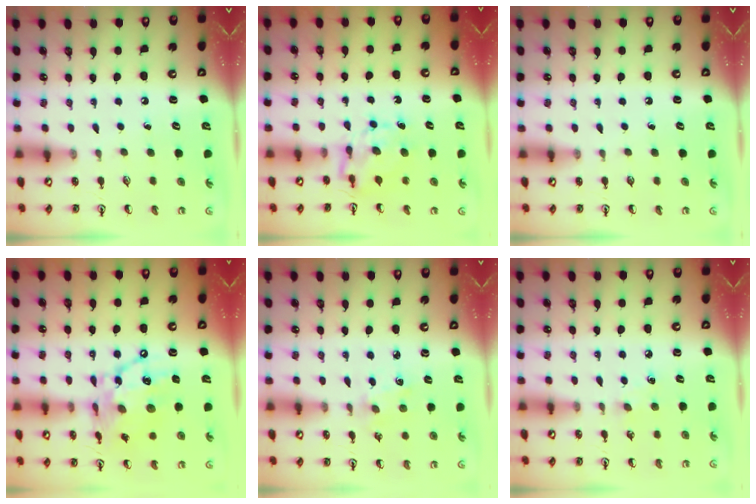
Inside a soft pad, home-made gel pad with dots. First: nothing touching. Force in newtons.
{"total": 6.4, "press": 6.4, "slide": 0.6}
{"total": 0.0}
{"total": 15.2, "press": 15.1, "slide": 1.1}
{"total": 2.3, "press": 2.2, "slide": 0.4}
{"total": 4.3, "press": 4.3, "slide": 0.6}